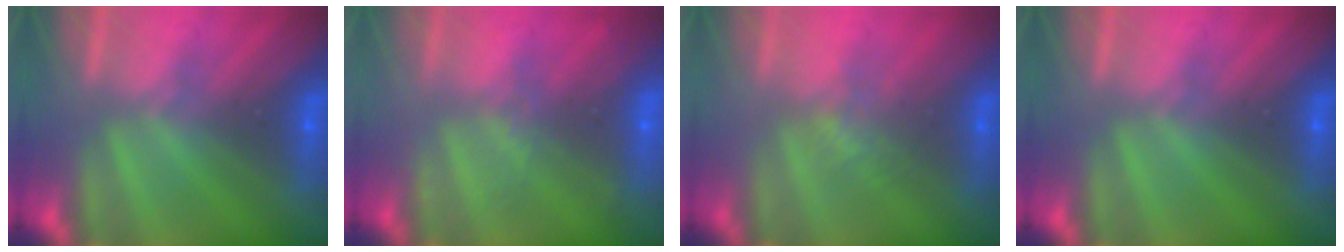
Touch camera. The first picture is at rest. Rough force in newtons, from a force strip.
{"total": 2.2}
{"total": 2.1}
{"total": 0.0}